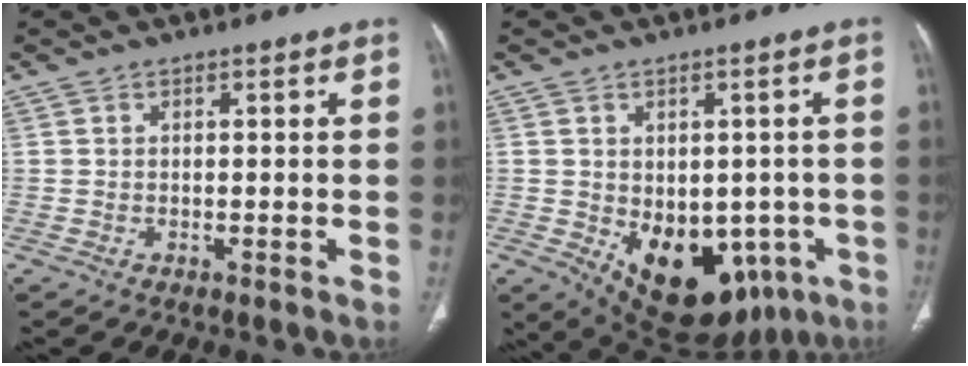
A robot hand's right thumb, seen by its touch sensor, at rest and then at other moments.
{"total": 16.8, "force": [-5.3, 11.1, 11.4], "torque": [-0.134, 0.001, -0.046]}